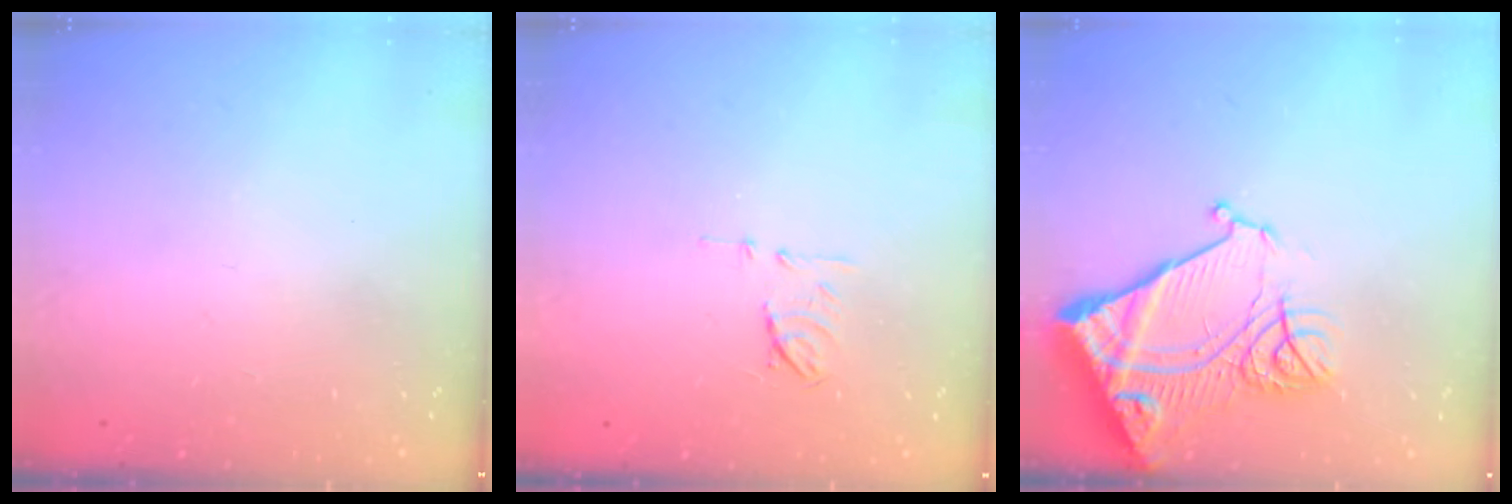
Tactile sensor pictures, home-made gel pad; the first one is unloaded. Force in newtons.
{"total": 6.7, "press": 6.6, "slide": 0.9}
{"total": 17.1, "press": 17.0, "slide": 1.9}